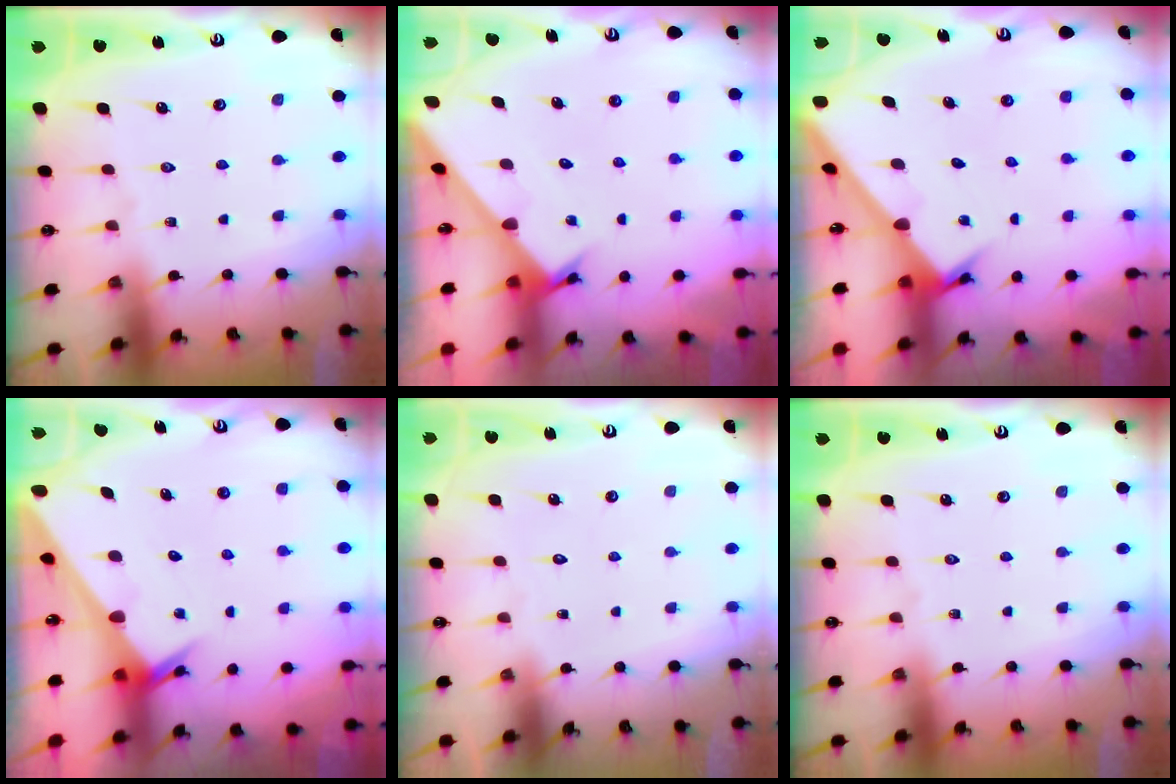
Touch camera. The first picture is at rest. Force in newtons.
{"total": 2.2, "press": 2.2, "slide": 0.1}
{"total": 2.6, "press": 2.6, "slide": 0.3}
{"total": 2.4, "press": 2.4, "slide": 0.1}
{"total": 1.6, "press": 1.6, "slide": 0.1}
{"total": 0.0}